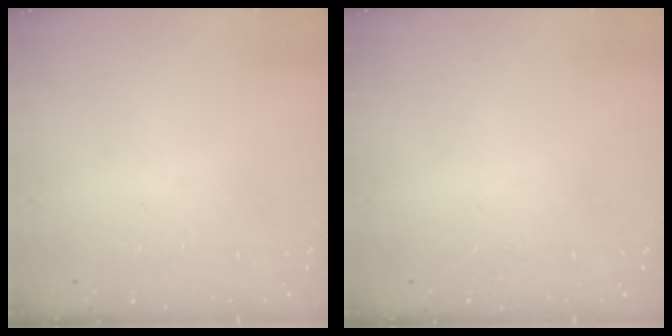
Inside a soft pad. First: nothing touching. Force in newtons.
{"total": 0.0}